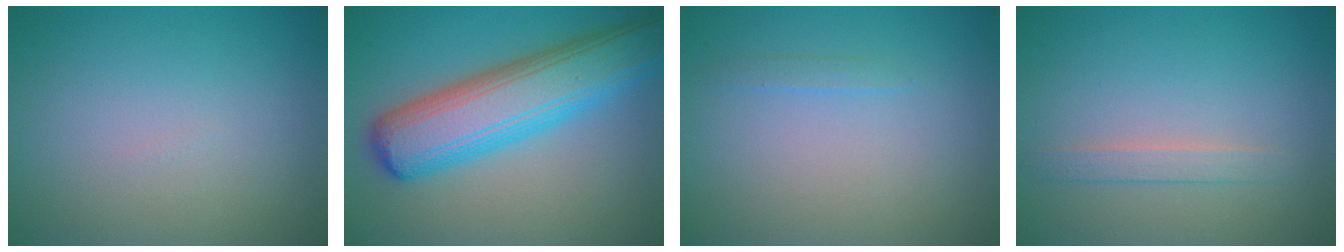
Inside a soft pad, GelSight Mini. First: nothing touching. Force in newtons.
{"total": 9.1, "press": 9.1, "slide": 0.1}
{"total": 0.7, "press": 0.7, "slide": 0.1}
{"total": 1.5, "press": 1.5, "slide": 0.1}